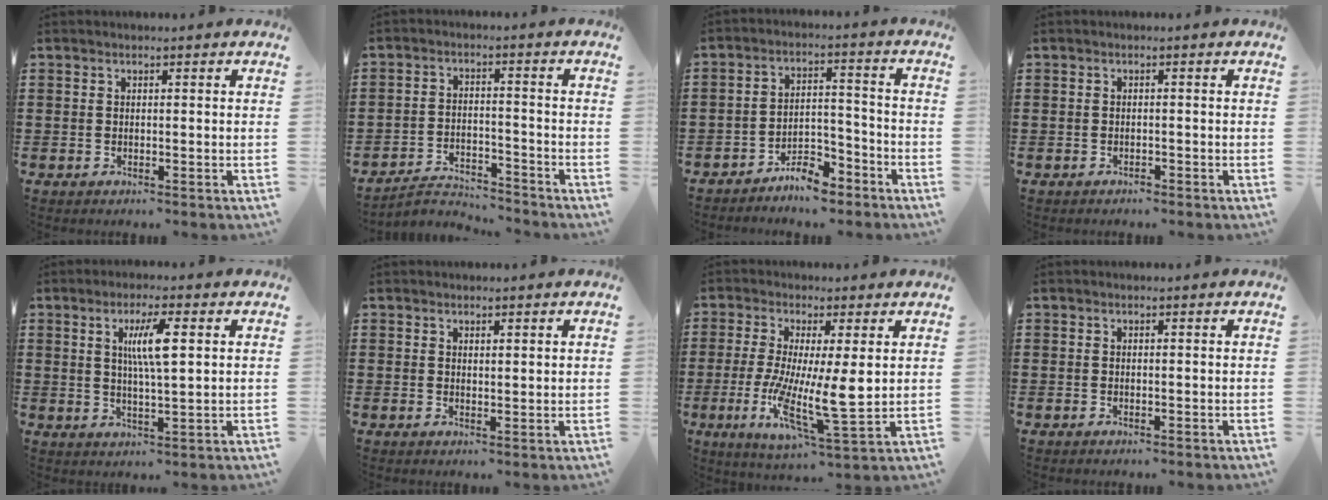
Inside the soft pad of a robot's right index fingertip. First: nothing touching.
{"total": 3.4, "force": [-3.3, 0.6, 0.7], "torque": [-0.017, 0.007, -0.069]}
{"total": 5.7, "force": [-5.1, 1.6, 1.9], "torque": [-0.037, 0.015, -0.101]}
{"total": 0.7, "force": [-0.7, 0.2, -0.1], "torque": [-0.001, 0.001, -0.015]}
{"total": 6.2, "force": [1.6, 1.1, 5.8], "torque": [-0.117, 0.005, 0.024]}
{"total": 1.0, "force": [0.9, 0.3, 0.3], "torque": [-0.007, 0.001, 0.017]}
{"total": 10.6, "force": [0.2, 2.5, 10.3], "torque": [-0.191, -0.023, 0.004]}
{"total": 0.0}